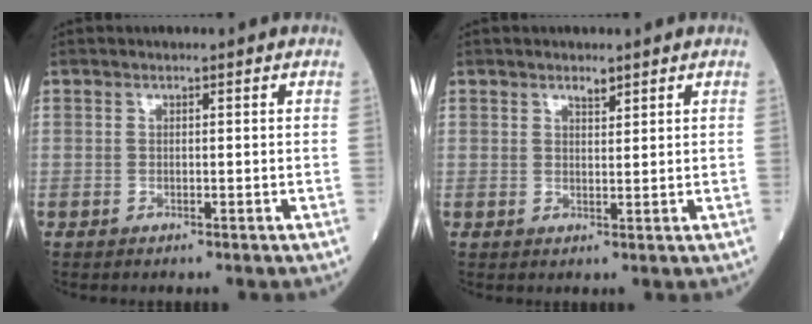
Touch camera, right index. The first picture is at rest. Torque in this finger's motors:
{"motor_torque": [0.00, 0.01, -0.02, 0.00]}